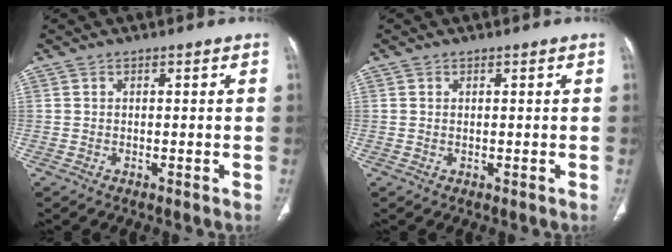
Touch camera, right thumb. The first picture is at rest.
{"total": 0.0}